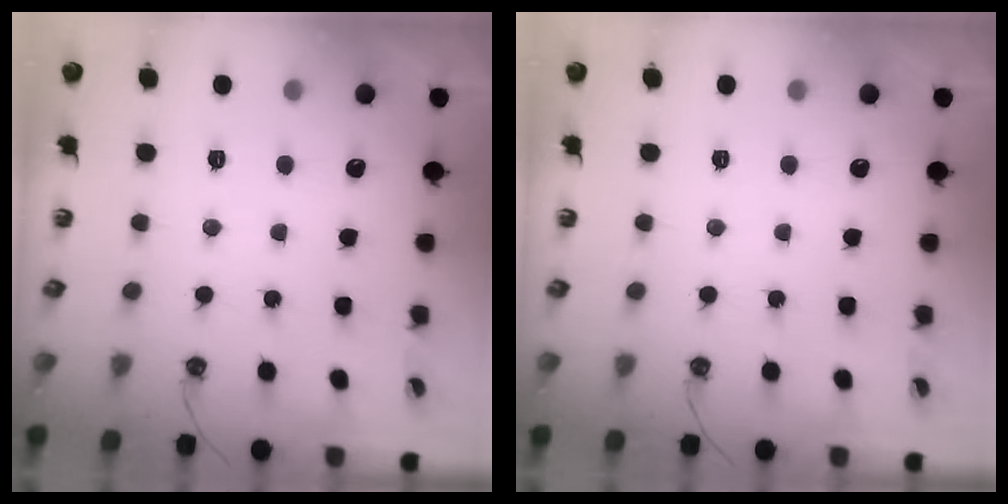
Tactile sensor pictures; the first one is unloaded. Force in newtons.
{"total": 0.0}